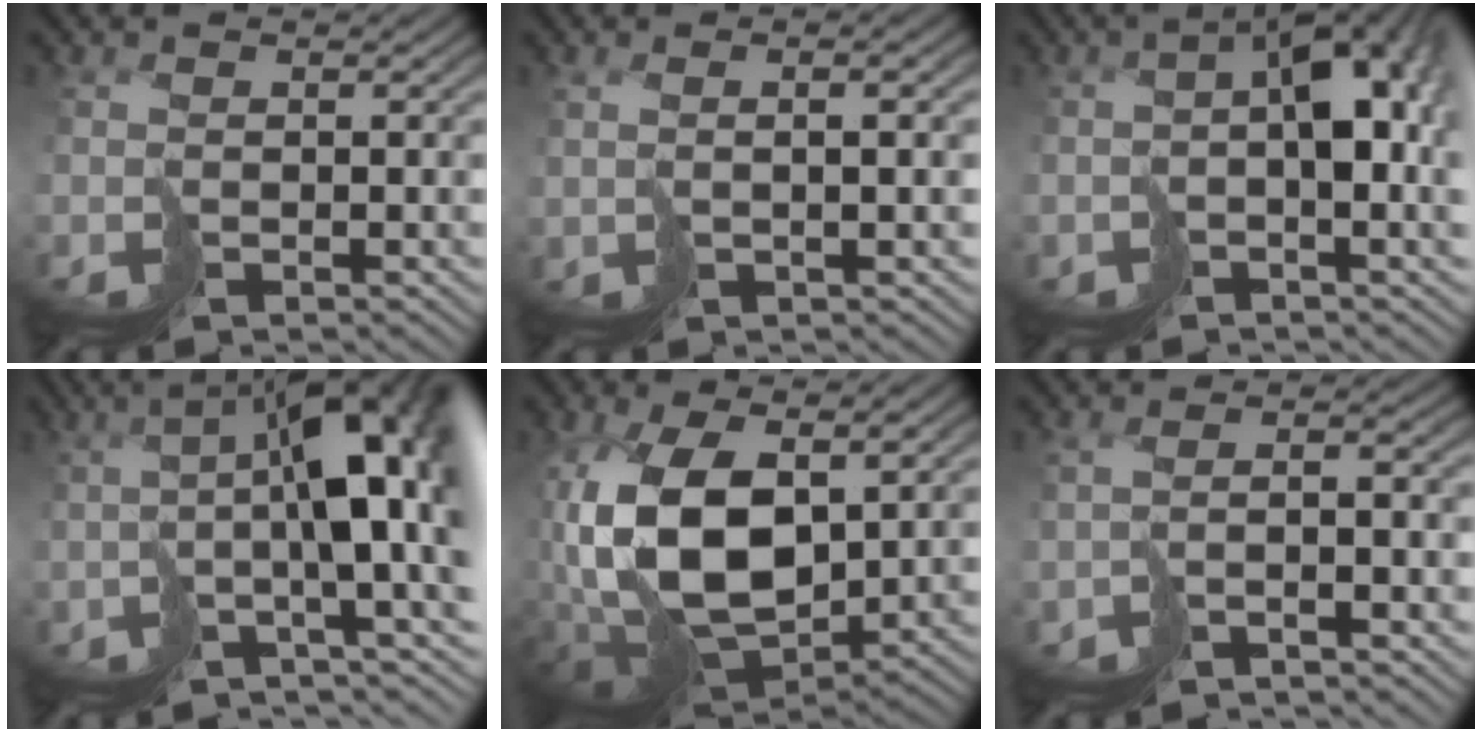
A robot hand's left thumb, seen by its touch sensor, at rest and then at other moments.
{"total": 3.3, "force": [1.1, 0.6, 3.1], "torque": [-0.062, -0.007, 0.035]}
{"total": 10.1, "force": [0.9, 4.8, 8.8], "torque": [-0.141, -0.006, 0.020]}
{"total": 11.3, "force": [0.7, 2.5, 11.0], "torque": [-0.181, 0.006, 0.014]}
{"total": 14.9, "force": [3.3, 8.3, 12.0], "torque": [-0.272, -0.020, 0.071]}
{"total": 2.8, "force": [-2.0, 0.3, 2.0], "torque": [-0.046, -0.002, -0.034]}